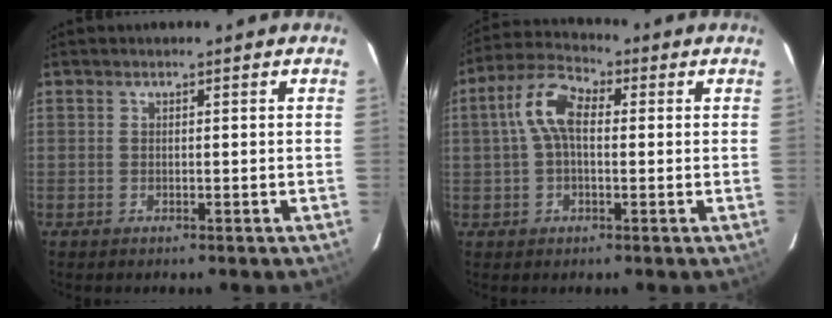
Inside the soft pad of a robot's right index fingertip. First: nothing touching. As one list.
[{"total": 8.3, "force": [0.9, 4.4, 7.0], "torque": [-0.147, 0.027, 0.014]}]